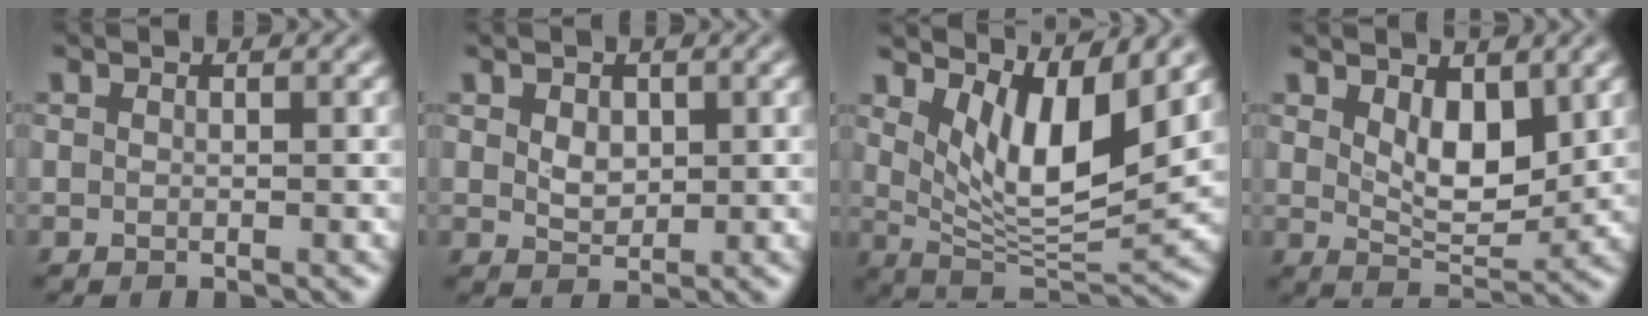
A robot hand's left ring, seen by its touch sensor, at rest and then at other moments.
{"total": 1.9, "force": [0.5, 1.4, 1.2], "torque": [-0.025, -0.003, 0.012]}
{"total": 7.4, "force": [3.1, 2.6, 6.2], "torque": [-0.107, -0.023, 0.057]}
{"total": 4.3, "force": [1.7, 2.2, 3.4], "torque": [-0.062, -0.011, 0.032]}